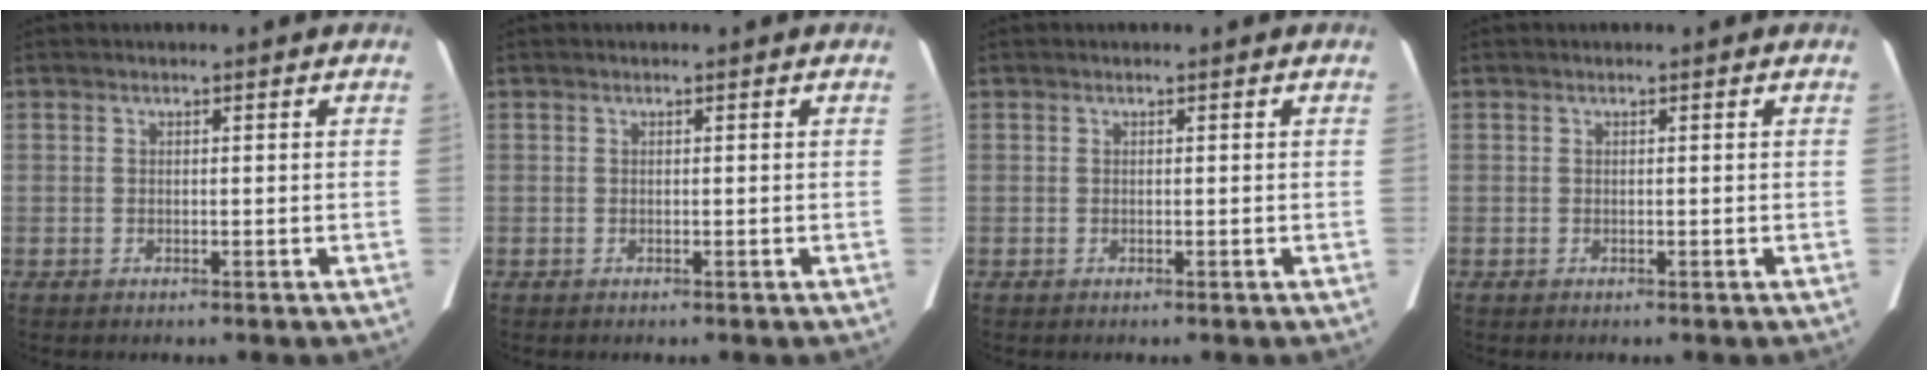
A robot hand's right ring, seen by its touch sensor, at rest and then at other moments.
{"total": 0.0}
{"total": 0.0}
{"total": 0.0}